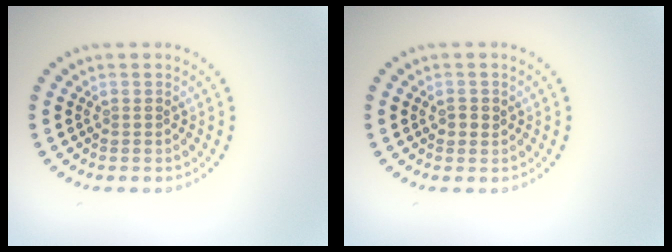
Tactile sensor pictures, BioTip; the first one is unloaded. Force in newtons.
{"total": 1.1, "press": 1.0, "slide": 0.5}